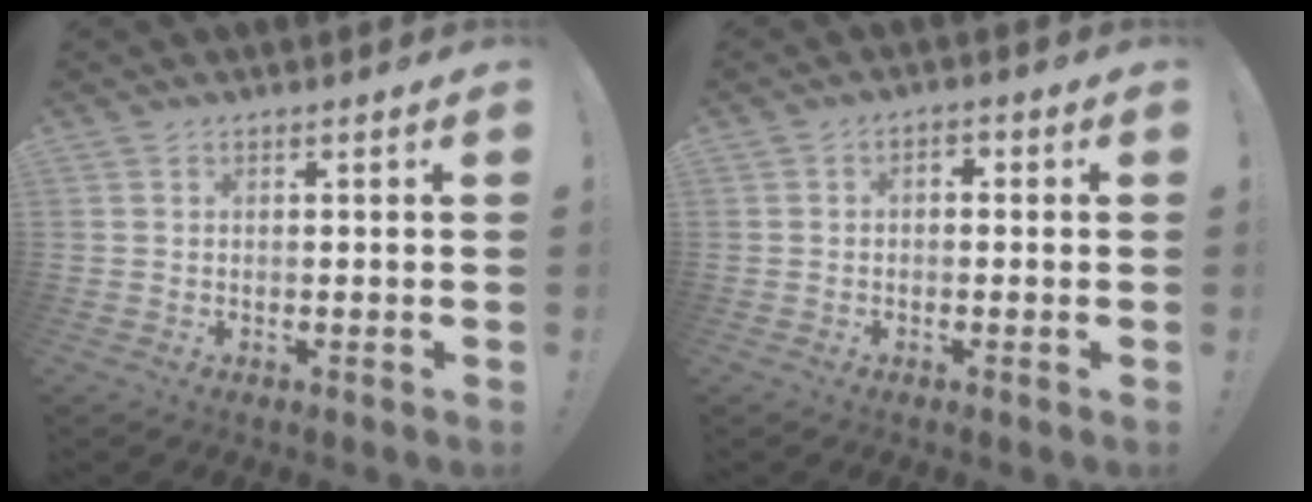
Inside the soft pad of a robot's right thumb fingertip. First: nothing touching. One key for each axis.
{"total": 1.9, "fx": -0.8, "fy": 1.2, "fz": 1.3, "tx": -0.013, "ty": 0.004, "tz": -0.017}